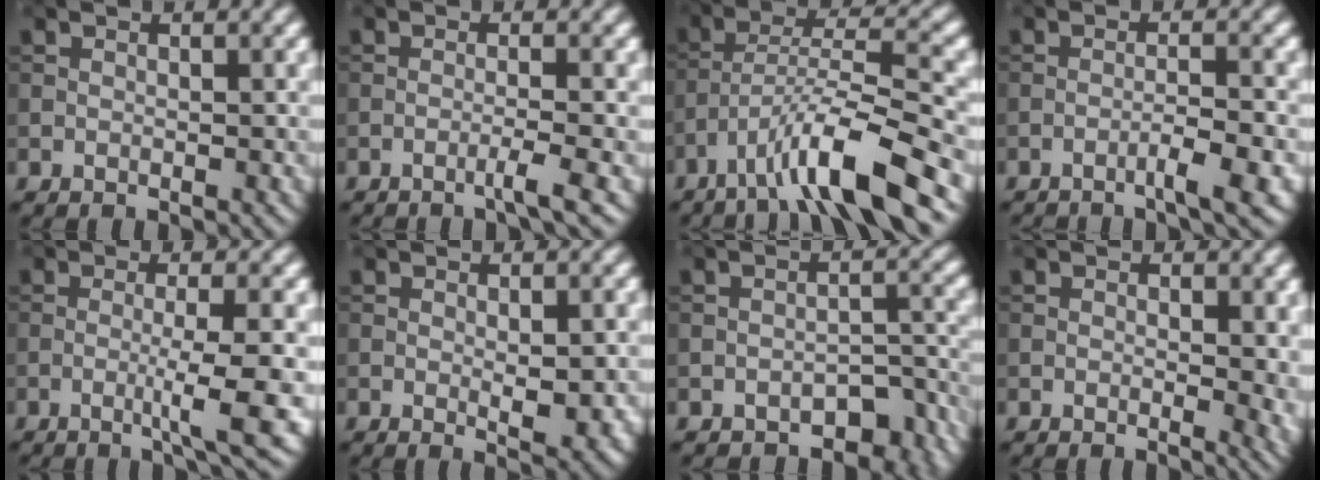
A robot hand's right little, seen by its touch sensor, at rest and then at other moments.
{"total": 1.9, "force": [-1.0, 0.1, 1.6], "torque": [-0.017, 0.005, -0.030]}
{"total": 8.5, "force": [-5.4, 1.3, 6.5], "torque": [-0.113, 0.012, -0.099]}
{"total": 3.1, "force": [-1.8, 0.4, 2.5], "torque": [-0.032, 0.009, -0.041]}
{"total": 5.1, "force": [-1.3, 0.6, 4.9], "torque": [-0.076, -0.003, -0.028]}
{"total": 2.8, "force": [-0.2, 0.9, 2.6], "torque": [-0.039, -0.008, 0.001]}
{"total": 5.4, "force": [-4.1, 2.2, 2.8], "torque": [-0.022, -0.002, -0.053]}
{"total": 3.7, "force": [0.0, 1.5, 3.4], "torque": [-0.036, -0.009, 0.000]}